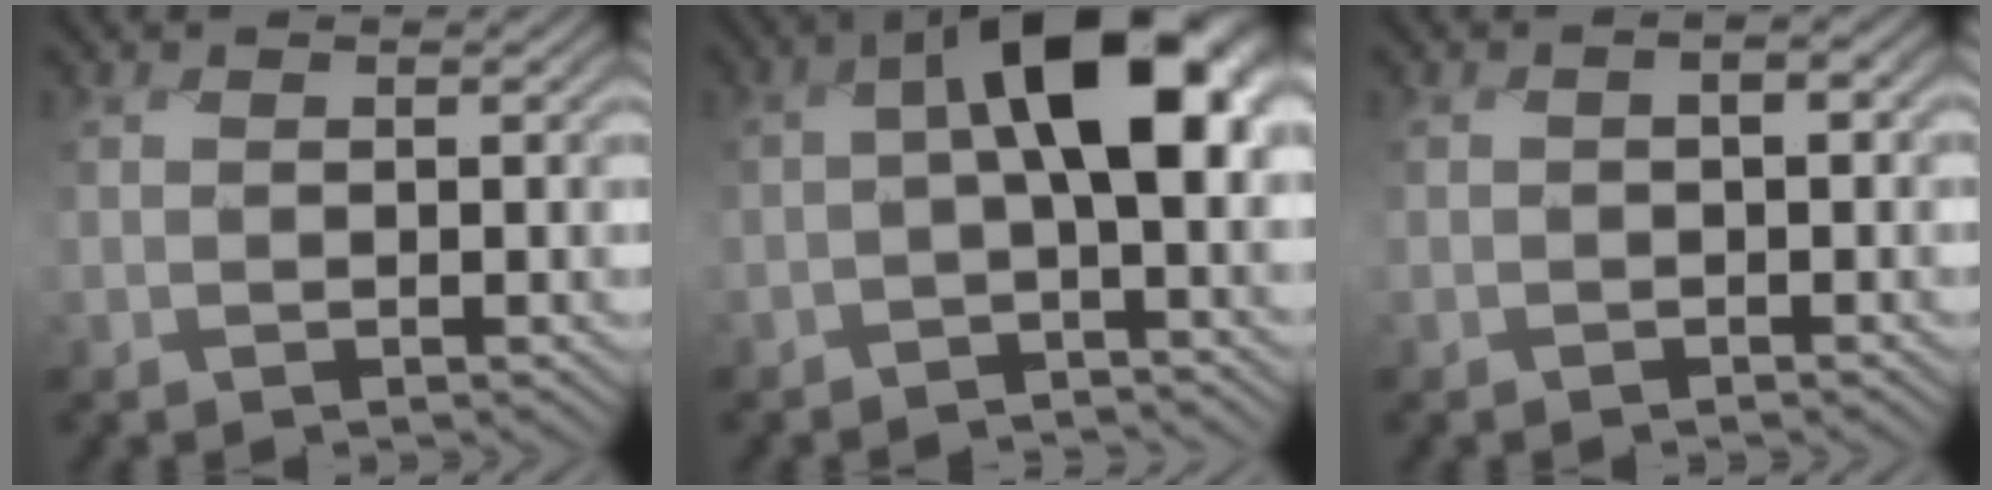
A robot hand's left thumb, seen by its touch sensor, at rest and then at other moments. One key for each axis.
{"total": 9.3, "fx": -0.2, "fy": 4.3, "fz": 8.2, "tx": -0.136, "ty": 0.003, "tz": -0.014}
{"total": 2.1, "fx": -0.2, "fy": 1.2, "fz": 1.7, "tx": -0.031, "ty": 0.001, "tz": -0.004}